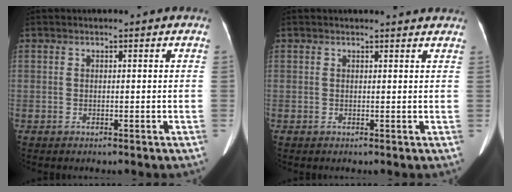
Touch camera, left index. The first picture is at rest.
{"total": 3.8, "force": [3.6, 0.5, 0.8], "torque": [-0.013, 0.008, 0.032]}